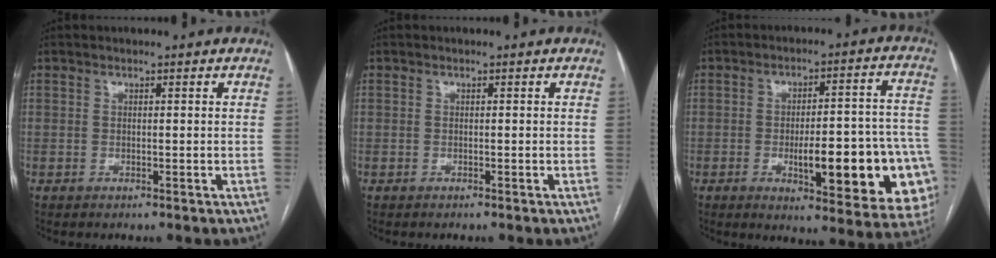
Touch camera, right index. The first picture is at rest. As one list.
[{"total": 0.0}, {"total": 20.3, "force": [-5.7, 5.0, 18.9], "torque": [-0.150, 0.025, -0.054]}]